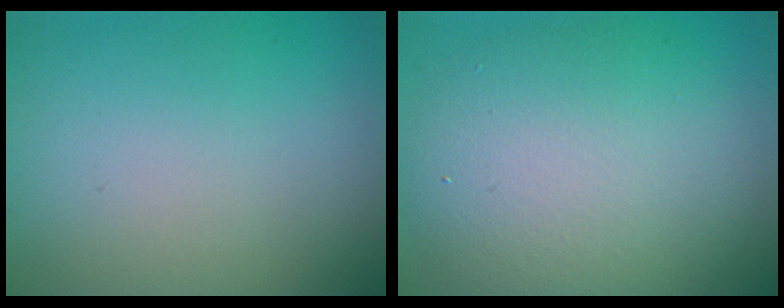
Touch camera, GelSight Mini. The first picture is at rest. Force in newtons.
{"total": 8.2, "press": 8.2, "slide": 0.8}